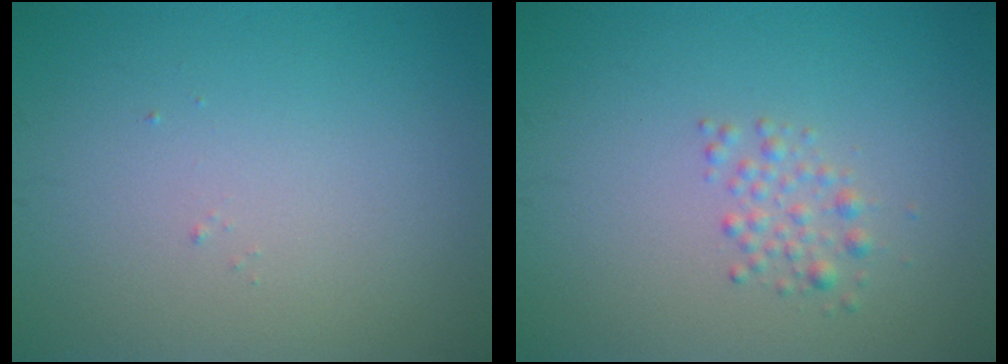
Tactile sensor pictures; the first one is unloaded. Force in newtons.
{"total": 1.5, "press": 1.5, "slide": 0.0}